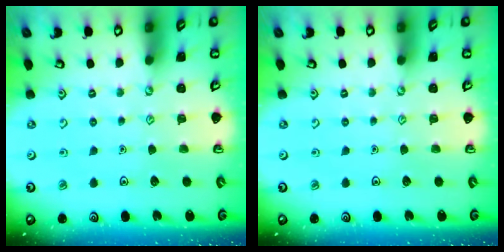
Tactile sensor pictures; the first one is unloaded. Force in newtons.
{"total": 0.0}